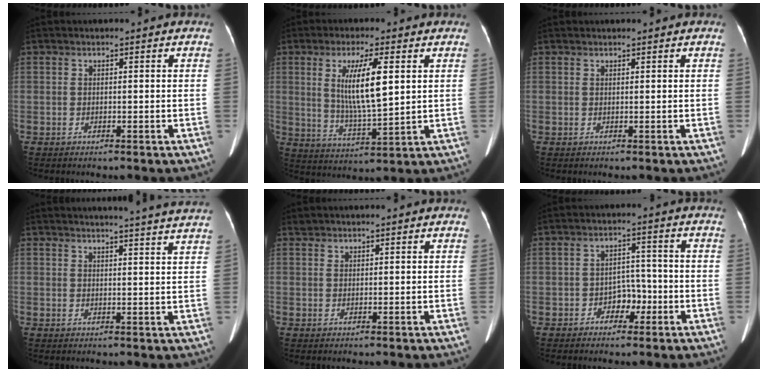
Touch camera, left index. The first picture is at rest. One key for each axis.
{"total": 9.2, "fx": 2.1, "fy": 1.1, "fz": 8.9, "tx": -0.168, "ty": -0.016, "tz": 0.046}
{"total": 1.7, "fx": 1.5, "fy": 0.1, "fz": 0.7, "tx": -0.008, "ty": 0.009, "tz": 0.020}
{"total": 13.2, "fx": 12.5, "fy": -1.5, "fz": 4.0, "tx": -0.051, "ty": -0.055, "tz": 0.132}
{"total": 1.1, "fx": 1.0, "fy": 0.2, "fz": 0.2, "tx": -0.003, "ty": 0.013, "tz": 0.026}
{"total": 3.6, "fx": -2.1, "fy": 2.1, "fz": 1.9, "tx": -0.019, "ty": 0.002, "tz": -0.032}